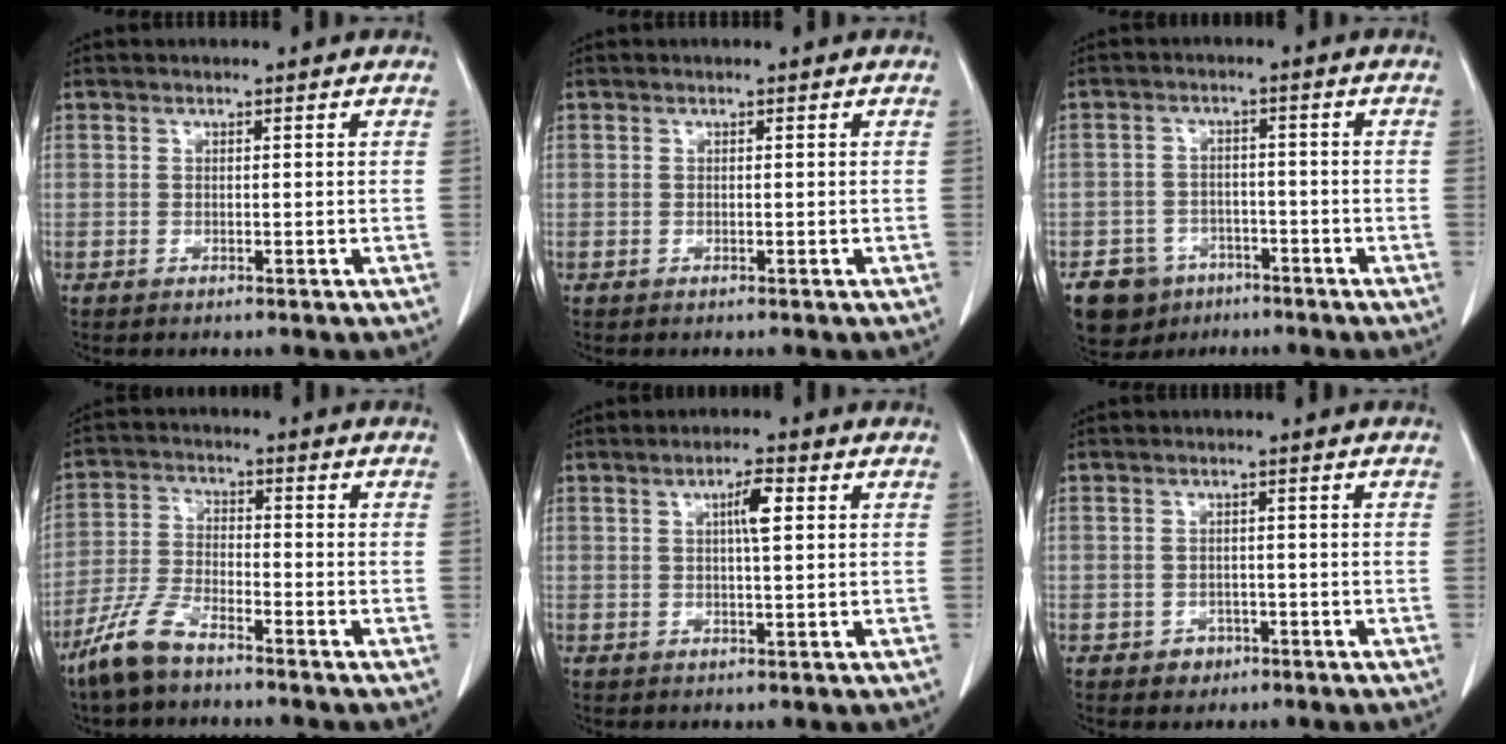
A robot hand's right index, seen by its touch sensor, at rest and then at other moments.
{"total": 0.0}
{"total": 7.1, "force": [-4.4, 5.4, 1.1], "torque": [-0.023, 0.009, -0.066]}
{"total": 7.5, "force": [-5.9, 1.9, 4.3], "torque": [-0.103, -0.012, -0.120]}
{"total": 3.6, "force": [1.0, 0.4, 3.4], "torque": [-0.058, 0.004, 0.015]}
{"total": 2.3, "force": [-1.2, 1.9, 0.5], "torque": [-0.001, 0.008, -0.015]}